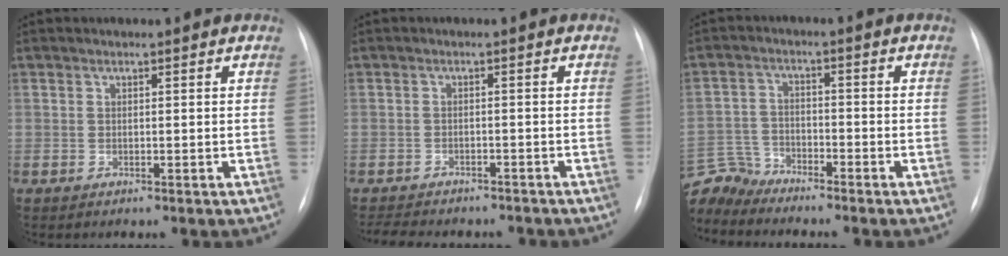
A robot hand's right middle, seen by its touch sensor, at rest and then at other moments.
{"total": 10.6, "force": [-9.4, 3.4, 3.7], "torque": [-0.076, -0.001, -0.117]}
{"total": 6.6, "force": [-6.5, 0.9, -0.8], "torque": [0.009, 0.006, -0.130]}